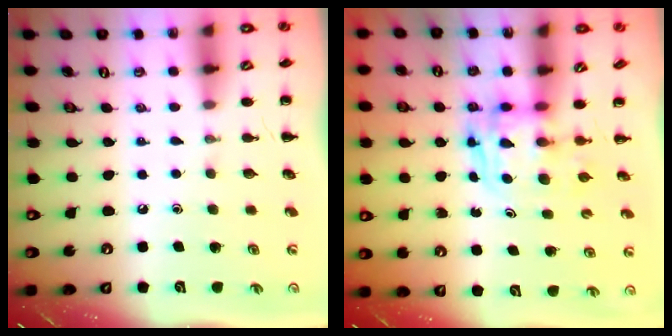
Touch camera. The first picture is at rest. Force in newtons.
{"total": 2.7, "press": 2.7, "slide": 0.2}